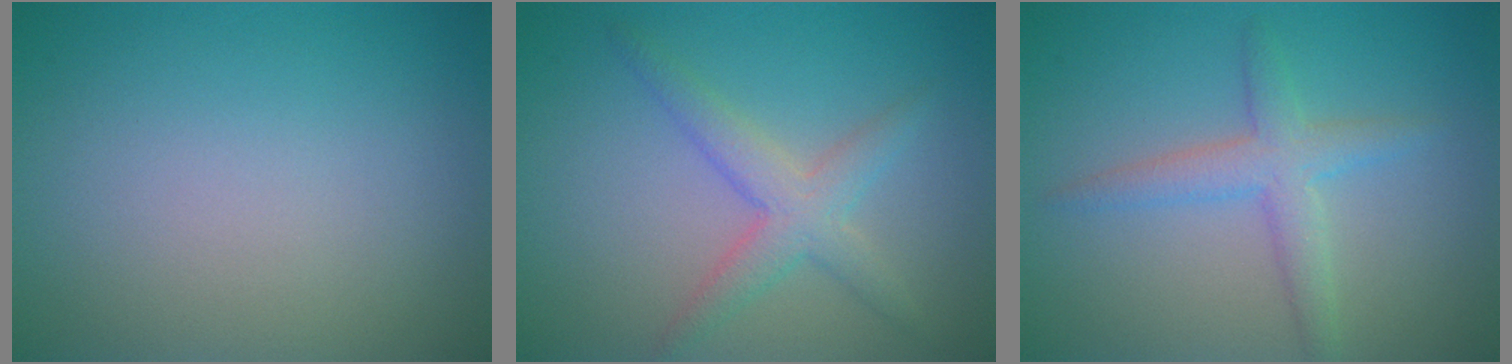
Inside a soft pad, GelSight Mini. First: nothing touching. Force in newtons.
{"total": 3.2, "press": 3.2, "slide": 0.1}
{"total": 2.9, "press": 2.9, "slide": 0.1}